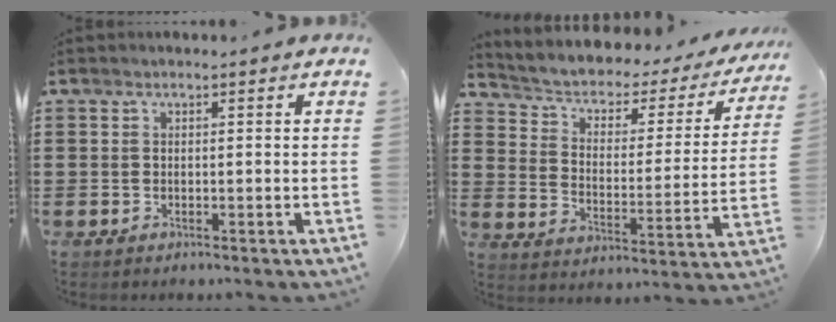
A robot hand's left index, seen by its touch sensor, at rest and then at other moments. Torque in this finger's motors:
{"motor_torque": [1.79, -0.34, 0.25, 0.04]}